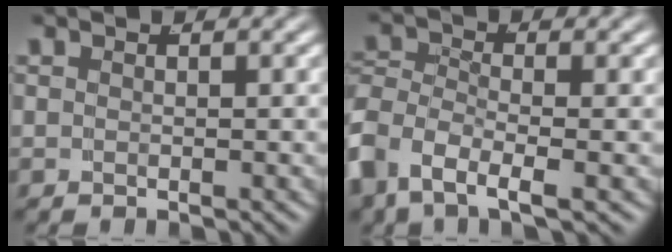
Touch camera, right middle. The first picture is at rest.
{"total": 5.4, "force": [-1.9, 3.8, 3.3], "torque": [-0.103, -0.030, -0.029]}